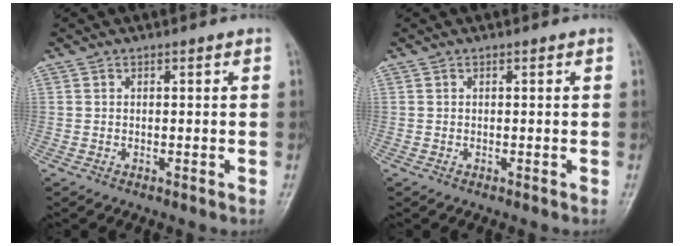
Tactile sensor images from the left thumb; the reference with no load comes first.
{"total": 0.0}